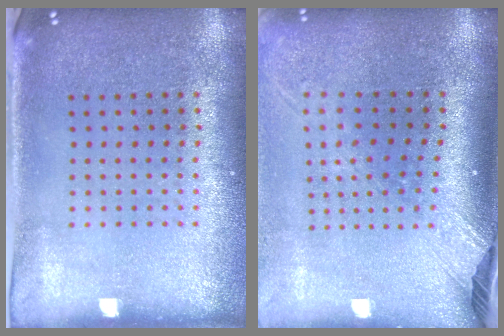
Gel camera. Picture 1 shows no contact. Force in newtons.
{"total": 2.5, "press": 1.9, "slide": 1.7}